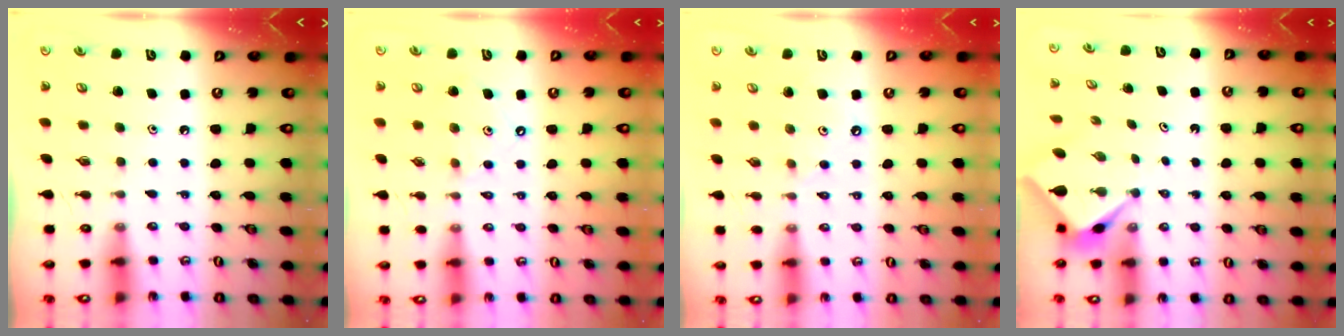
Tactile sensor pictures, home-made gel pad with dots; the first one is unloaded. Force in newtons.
{"total": 6.4, "press": 6.3, "slide": 0.8}
{"total": 2.0, "press": 2.0, "slide": 0.2}
{"total": 2.7, "press": 2.7, "slide": 0.1}